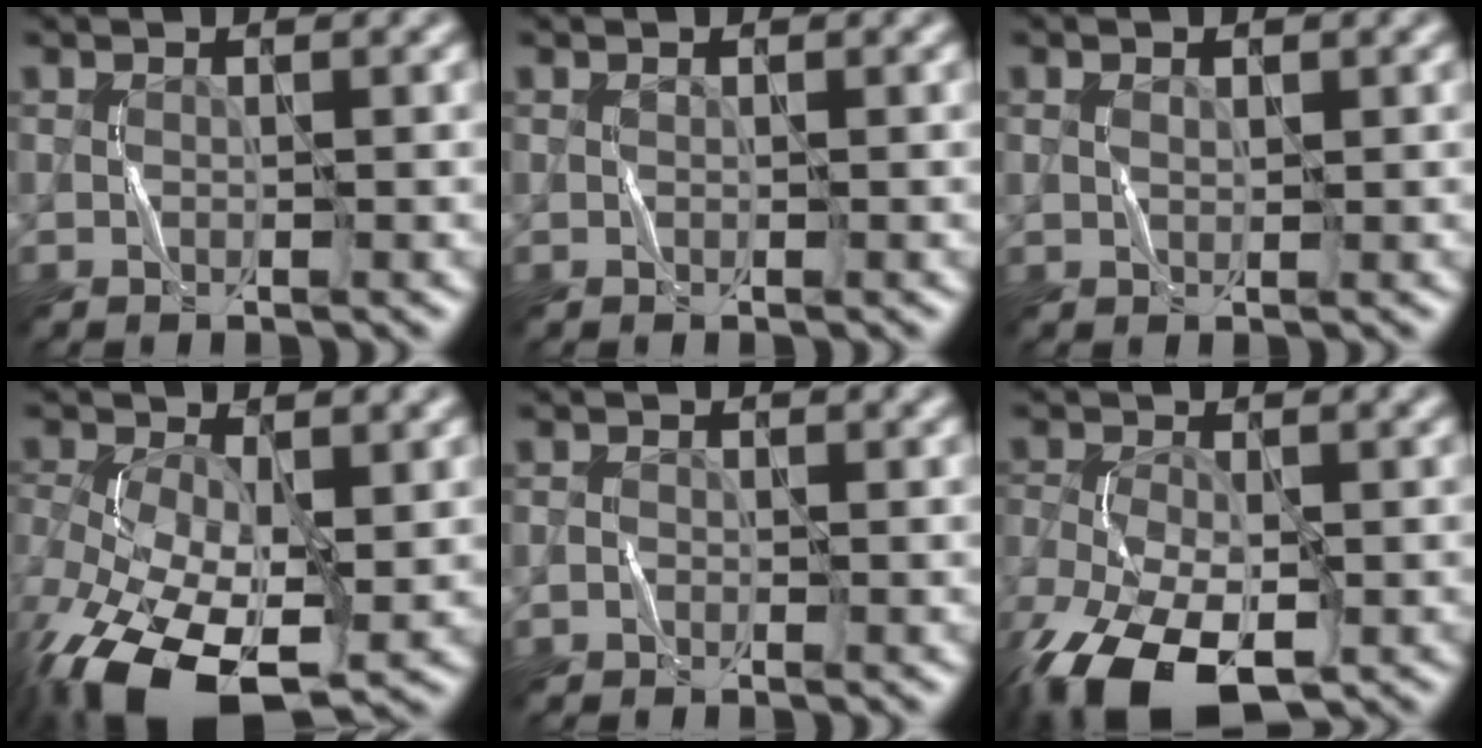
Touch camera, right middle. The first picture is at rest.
{"total": 0.0}
{"total": 0.8, "force": [0.4, 0.5, 0.5], "torque": [-0.009, 0.003, 0.010]}
{"total": 11.9, "force": [-4.3, 6.7, 8.9], "torque": [-0.197, -0.039, -0.070]}
{"total": 0.8, "force": [-0.4, 0.6, 0.3], "torque": [-0.005, 0.001, -0.009]}
{"total": 10.9, "force": [-5.7, 5.6, 7.5], "torque": [-0.169, -0.040, -0.101]}